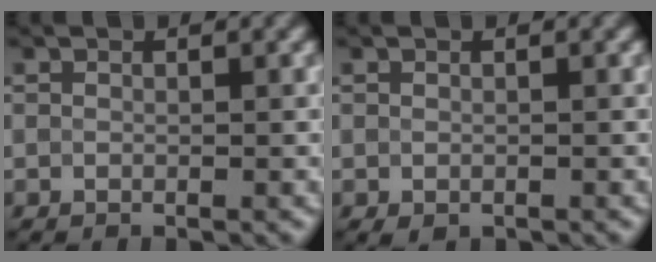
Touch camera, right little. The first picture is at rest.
{"total": 1.0, "force": [-0.5, 0.6, 0.7], "torque": [-0.013, -0.005, -0.008]}